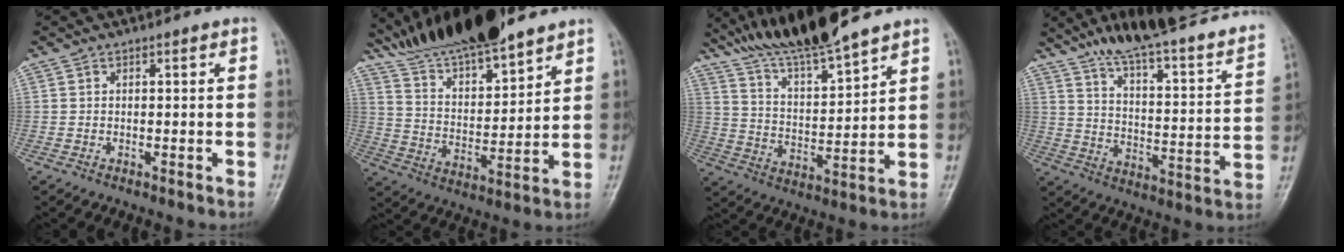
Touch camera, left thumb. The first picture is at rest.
{"total": 15.8, "force": [13.8, 3.2, 7.1], "torque": [-0.102, -0.066, 0.254]}
{"total": 14.1, "force": [12.2, 1.3, 6.9], "torque": [-0.113, -0.064, 0.229]}
{"total": 26.8, "force": [21.2, 4.5, 15.9], "torque": [-0.211, -0.080, 0.301]}